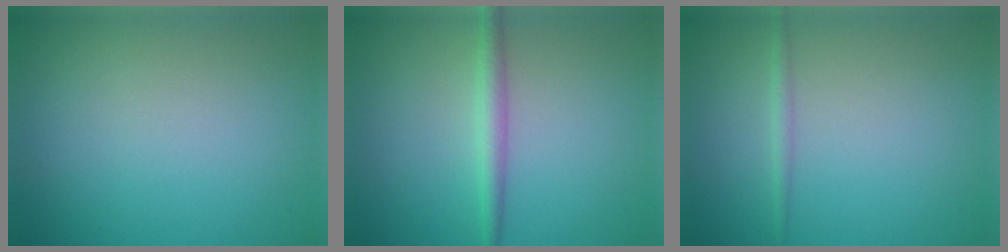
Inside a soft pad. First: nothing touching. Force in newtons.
{"total": 2.1, "press": 2.1, "slide": 0.0}
{"total": 1.0, "press": 1.0, "slide": 0.0}